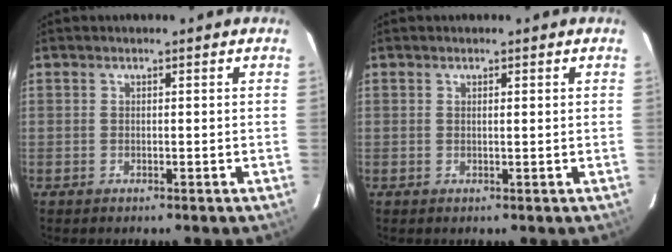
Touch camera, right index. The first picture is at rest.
{"total": 0.6, "force": [0.3, 0.0, 0.5], "torque": [-0.011, 0.001, 0.005]}